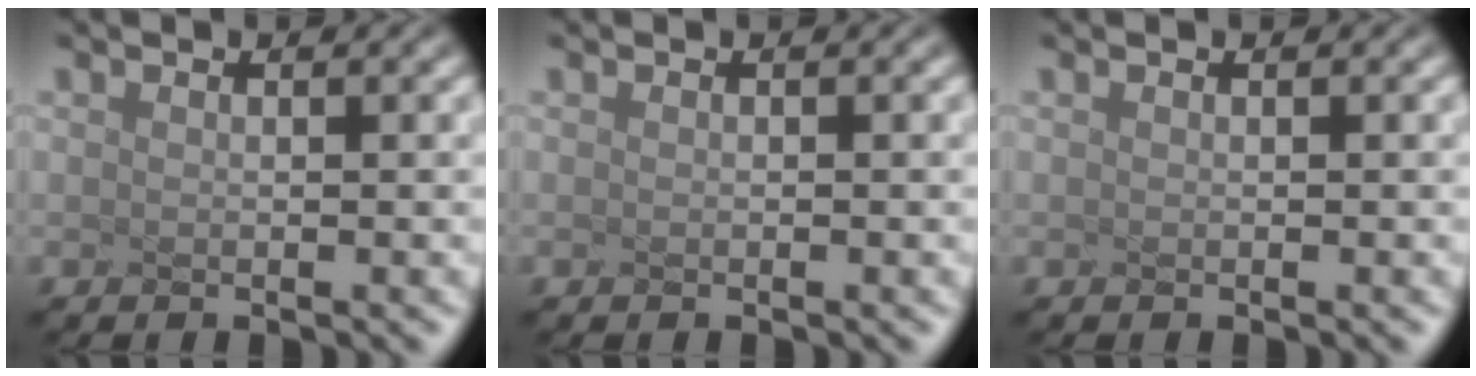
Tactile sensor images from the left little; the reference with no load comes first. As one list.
[{"total": 0.0}, {"total": 0.0}]